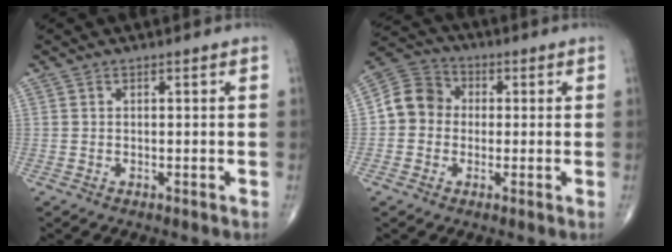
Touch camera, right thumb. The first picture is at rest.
{"total": 8.2, "force": [-0.1, 7.3, 3.6], "torque": [-0.048, 0.027, -0.018]}